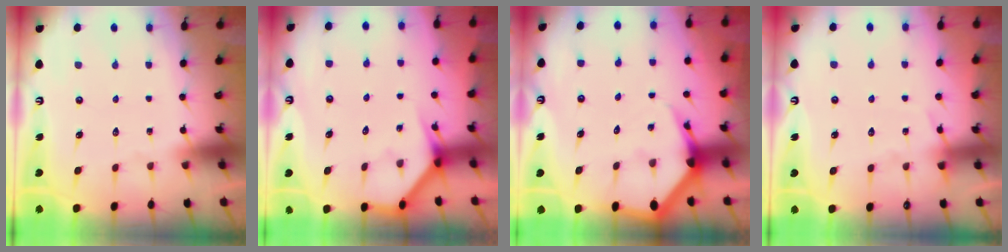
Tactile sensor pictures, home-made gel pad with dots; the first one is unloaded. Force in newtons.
{"total": 3.8, "press": 3.8, "slide": 0.3}
{"total": 4.6, "press": 4.6, "slide": 0.5}
{"total": 5.9, "press": 5.9, "slide": 0.7}